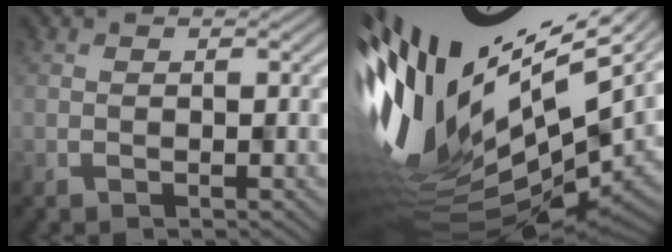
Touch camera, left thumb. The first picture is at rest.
{"total": 17.0, "force": [5.8, 6.8, 14.4], "torque": [-0.299, -0.042, 0.125]}